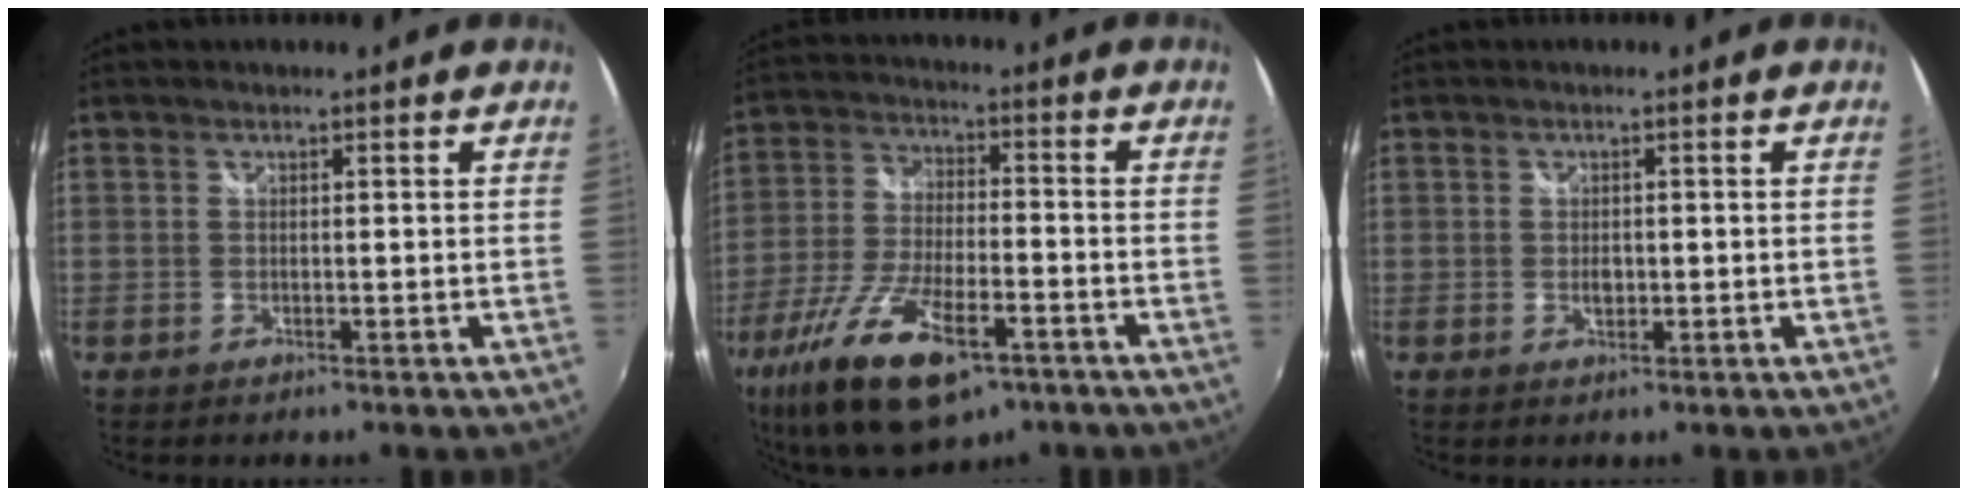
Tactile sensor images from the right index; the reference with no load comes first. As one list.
[{"total": 18.8, "force": [-10.7, 7.3, 13.7], "torque": [-0.284, -0.047, -0.190]}, {"total": 1.7, "force": [-0.4, 1.2, 1.1], "torque": [-0.019, -0.001, -0.006]}]